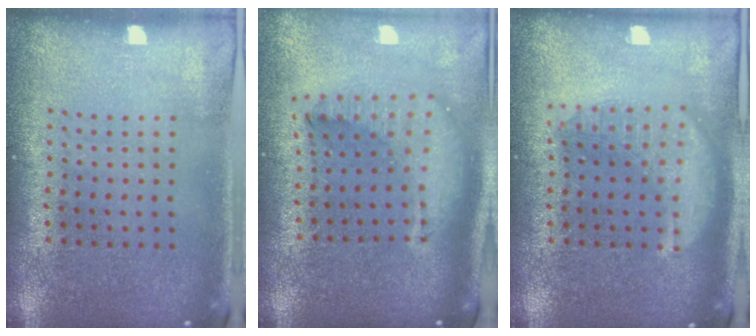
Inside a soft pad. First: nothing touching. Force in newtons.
{"total": 2.2, "press": 1.7, "slide": 1.4}
{"total": 2.8, "press": 2.8, "slide": 0.3}